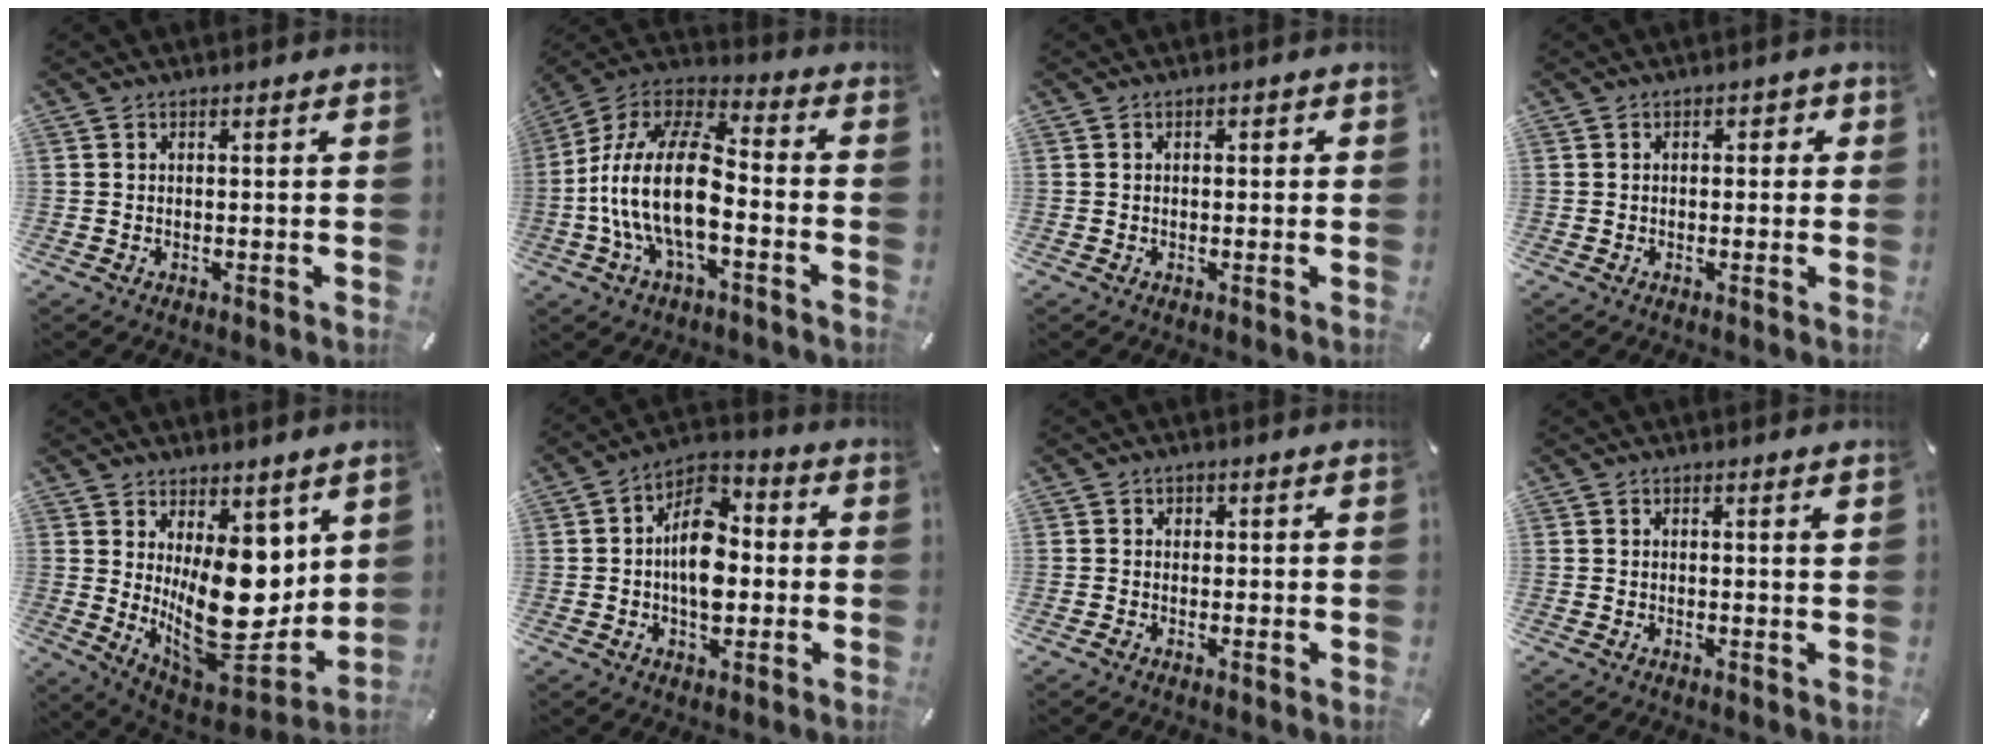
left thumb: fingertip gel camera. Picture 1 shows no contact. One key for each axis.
{"total": 18.7, "fx": -4.5, "fy": 9.2, "fz": 15.7, "tx": -0.330, "ty": 0.017, "tz": -0.078}
{"total": 0.9, "fx": -0.2, "fy": 0.6, "fz": 0.7, "tx": -0.012, "ty": 0.004, "tz": -0.005}
{"total": 1.5, "fx": -0.4, "fy": 1.1, "fz": 0.9, "tx": -0.009, "ty": 0.005, "tz": -0.011}
{"total": 20.2, "fx": 1.9, "fy": 12.7, "fz": 15.6, "tx": -0.220, "ty": -0.051, "tz": 0.054}
{"total": 12.4, "fx": -1.0, "fy": 8.2, "fz": 9.2, "tx": -0.156, "ty": 0.011, "tz": -0.013}
{"total": 1.2, "fx": -0.3, "fy": 1.1, "fz": 0.4, "tx": -0.006, "ty": 0.004, "tz": -0.007}
{"total": 0.8, "fx": 0.4, "fy": 0.0, "fz": 0.7, "tx": -0.015, "ty": 0.000, "tz": 0.006}